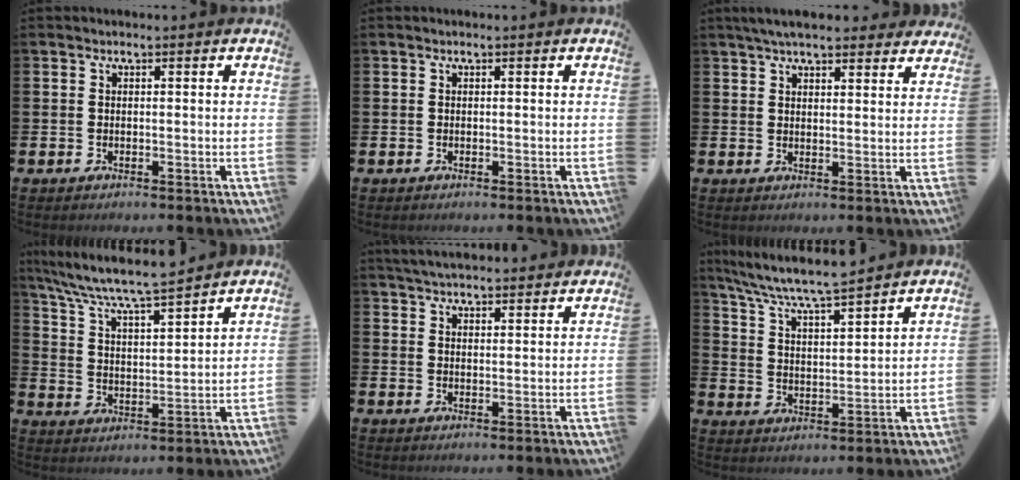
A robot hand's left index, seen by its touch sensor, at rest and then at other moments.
{"total": 0.0}
{"total": 5.1, "force": [4.7, 1.2, 1.8], "torque": [-0.042, -0.011, 0.086]}
{"total": 7.5, "force": [7.1, 0.3, 2.4], "torque": [-0.074, -0.054, 0.119]}
{"total": 4.1, "force": [4.1, 0.3, 0.4], "torque": [-0.022, -0.017, 0.077]}
{"total": 7.2, "force": [6.9, 0.3, 2.1], "torque": [-0.066, -0.047, 0.118]}